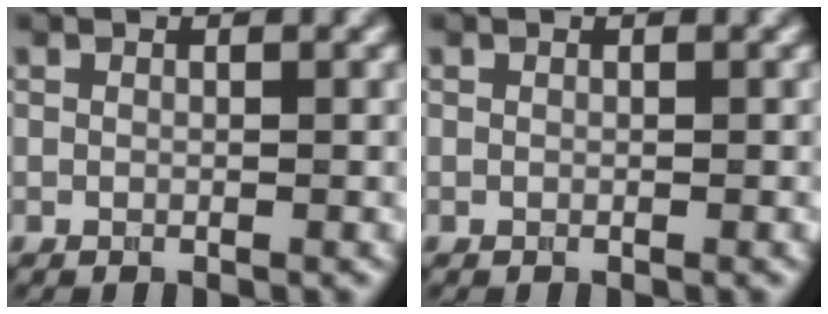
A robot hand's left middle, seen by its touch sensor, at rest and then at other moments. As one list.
[{"total": 0.0}]